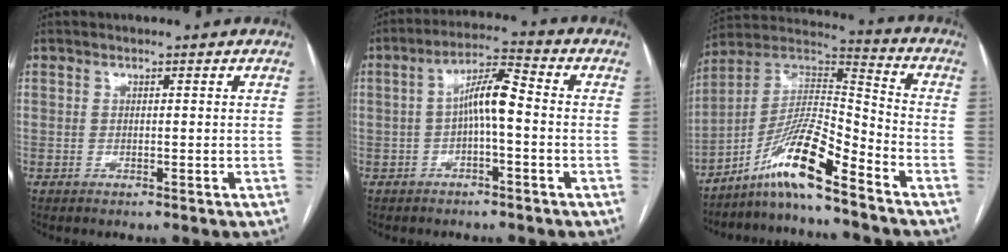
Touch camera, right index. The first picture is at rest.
{"total": 6.4, "force": [-0.6, 1.2, 6.2], "torque": [-0.111, 0.025, -0.014]}
{"total": 12.1, "force": [-8.4, 0.2, 8.8], "torque": [-0.167, 0.017, -0.156]}